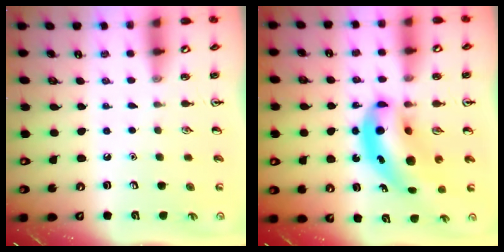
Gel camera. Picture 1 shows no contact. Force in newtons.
{"total": 12.0, "press": 11.5, "slide": 3.5}